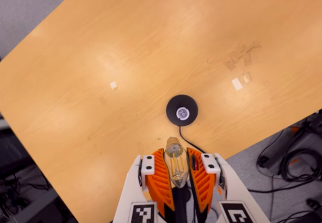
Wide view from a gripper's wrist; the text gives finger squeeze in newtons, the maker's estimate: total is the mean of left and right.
{"total": 20.9, "left": 26.0, "right": 15.9}